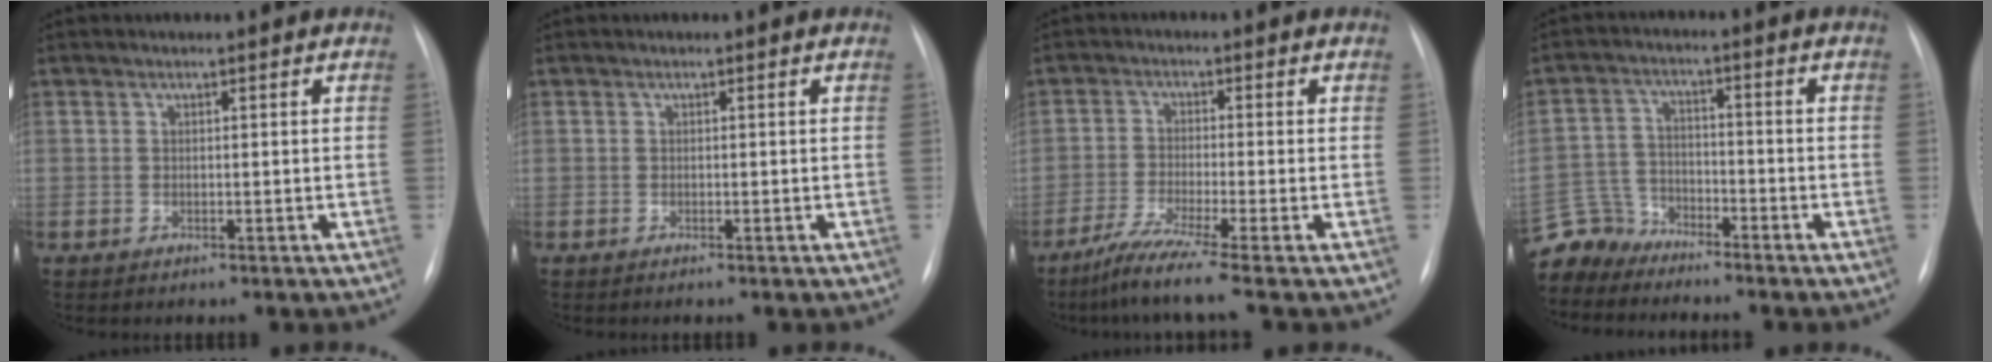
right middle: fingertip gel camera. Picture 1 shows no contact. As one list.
[{"total": 0.0}, {"total": 6.9, "force": [-5.2, -1.7, 4.2], "torque": [-0.078, -0.033, -0.098]}, {"total": 6.3, "force": [-5.9, 1.9, -1.1], "torque": [0.019, 0.008, -0.121]}]